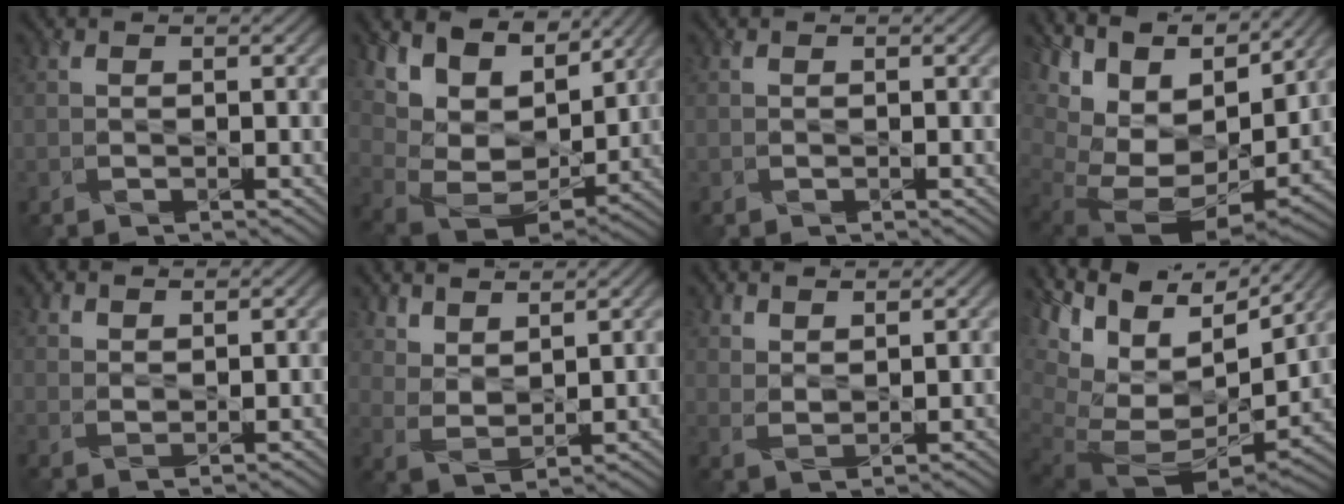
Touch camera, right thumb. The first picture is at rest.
{"total": 13.5, "force": [7.8, 7.7, 7.9], "torque": [-0.191, 0.023, 0.138]}
{"total": 0.0}
{"total": 15.4, "force": [6.1, 9.2, 10.8], "torque": [-0.212, 0.015, 0.138]}
{"total": 1.9, "force": [1.8, 0.2, 0.5], "torque": [-0.015, -0.001, 0.040]}
{"total": 5.7, "force": [4.9, 1.5, 2.4], "torque": [-0.045, -0.017, 0.108]}
{"total": 3.2, "force": [2.9, 0.4, 1.2], "torque": [-0.022, -0.009, 0.061]}
{"total": 15.1, "force": [3.7, 9.2, 11.4], "torque": [-0.233, -0.001, 0.104]}